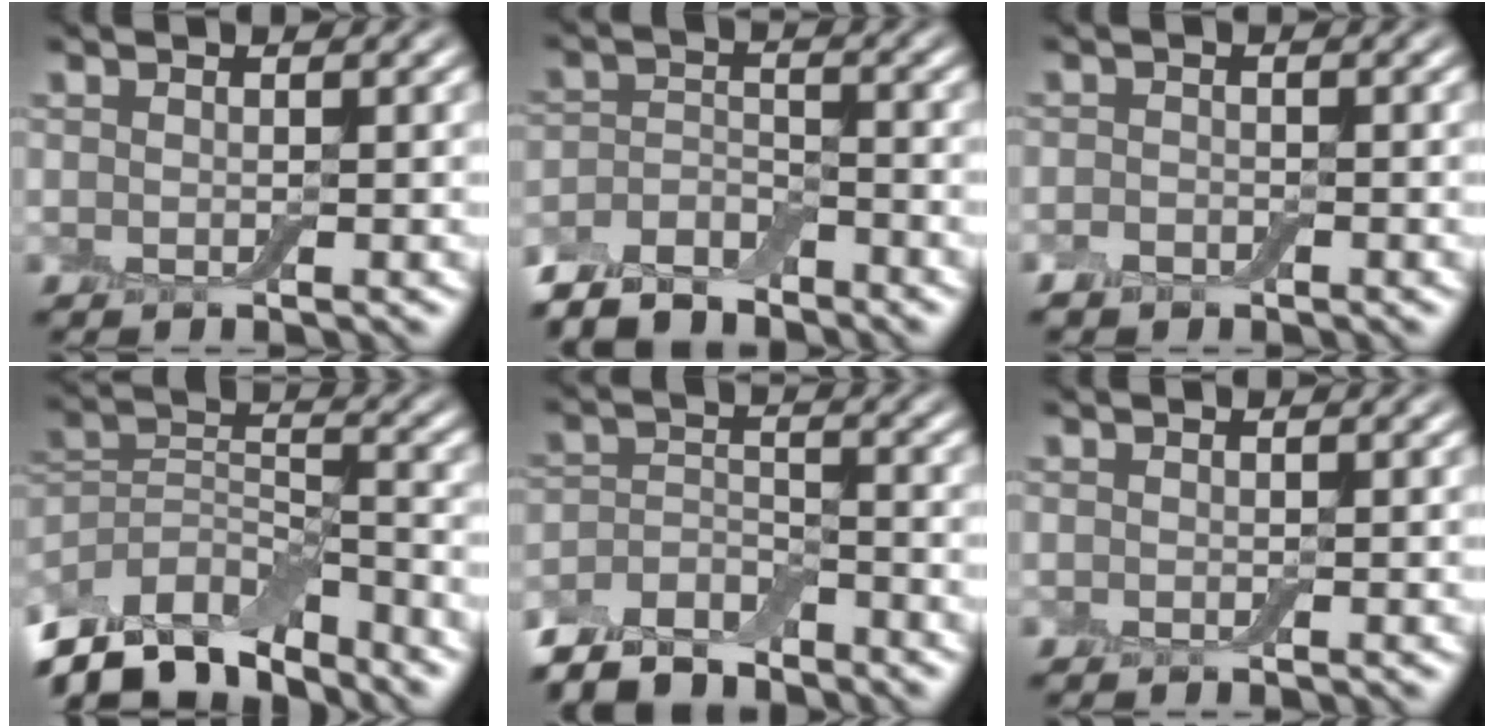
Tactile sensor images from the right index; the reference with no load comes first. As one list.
[{"total": 5.2, "force": [-4.5, 2.0, 1.6], "torque": [-0.030, -0.001, -0.089]}, {"total": 1.3, "force": [-0.9, 0.8, 0.4], "torque": [-0.008, 0.001, -0.023]}, {"total": 10.7, "force": [-8.2, 4.4, 5.1], "torque": [-0.091, 0.012, -0.158]}, {"total": 6.0, "force": [-5.2, 2.4, 1.9], "torque": [-0.035, -0.002, -0.104]}, {"total": 0.0}]